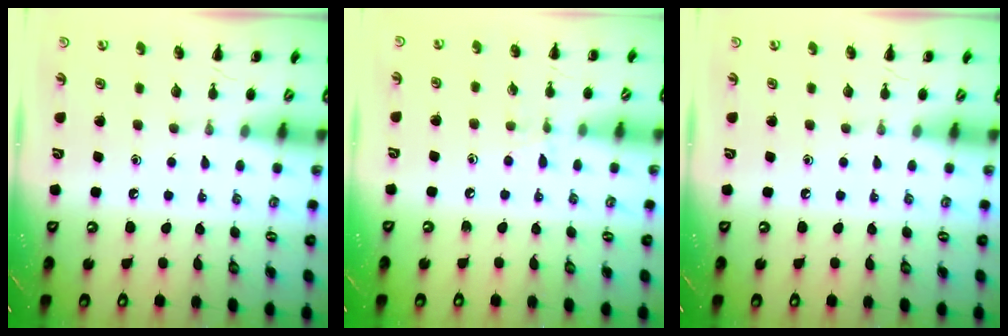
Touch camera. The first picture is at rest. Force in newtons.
{"total": 5.7, "press": 5.3, "slide": 2.2}
{"total": 0.0}